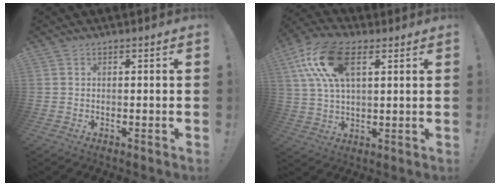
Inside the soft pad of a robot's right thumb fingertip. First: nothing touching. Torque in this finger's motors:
{"motor_torque": [0.42, 0.44, 0.51, -0.12, 0.14]}